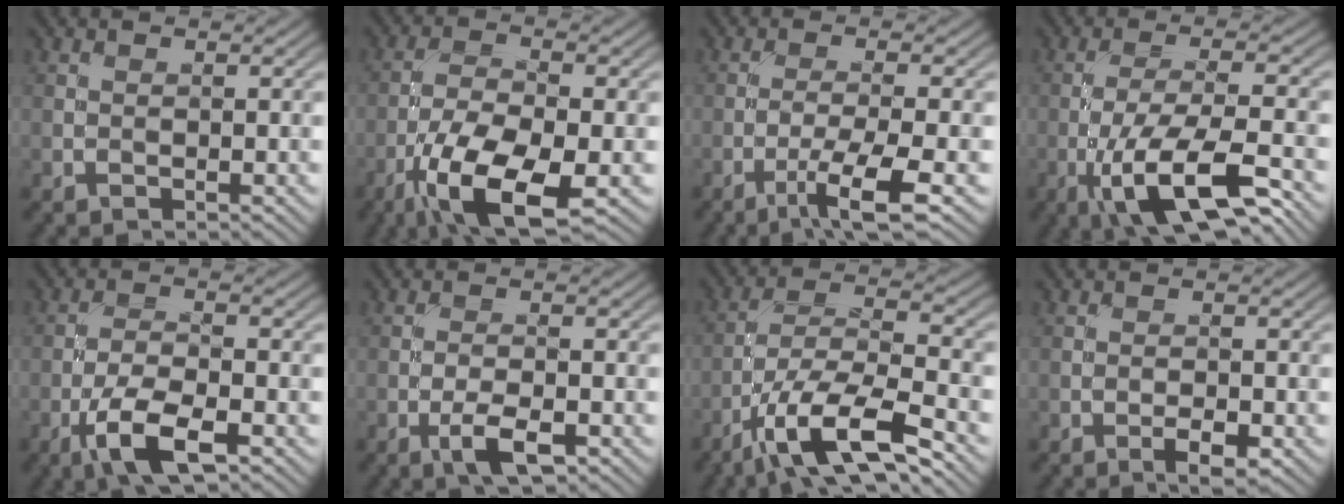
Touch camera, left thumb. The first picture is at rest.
{"total": 11.2, "force": [-5.7, 4.0, 8.8], "torque": [-0.177, -0.015, -0.113]}
{"total": 6.1, "force": [-3.2, 0.7, 5.1], "torque": [-0.086, 0.004, -0.063]}
{"total": 12.1, "force": [-6.2, 3.2, 9.8], "torque": [-0.182, -0.005, -0.114]}
{"total": 6.9, "force": [-3.7, 2.3, 5.3], "torque": [-0.108, 0.002, -0.077]}
{"total": 3.9, "force": [-2.0, 1.3, 3.1], "torque": [-0.060, 0.000, -0.038]}
{"total": 12.0, "force": [-6.9, 3.5, 9.2], "torque": [-0.173, -0.002, -0.133]}
{"total": 2.6, "force": [-1.4, 0.8, 2.1], "torque": [-0.035, 0.000, -0.025]}